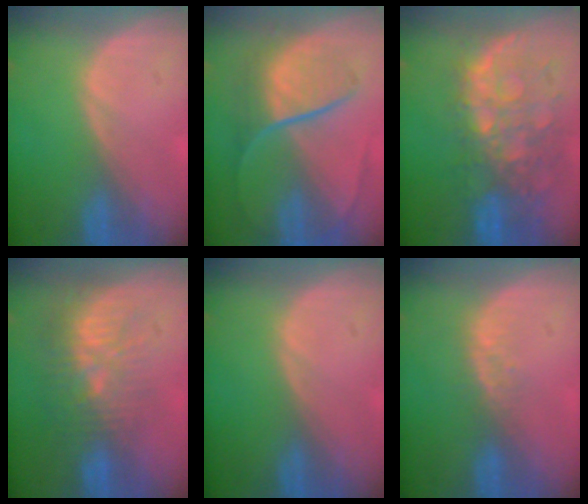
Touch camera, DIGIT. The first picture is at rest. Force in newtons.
{"total": 9.0, "press": 7.5, "slide": 5.0}
{"total": 11.1, "press": 9.7, "slide": 5.4}
{"total": 9.8, "press": 8.8, "slide": 4.3}
{"total": 0.0}
{"total": 2.9, "press": 2.3, "slide": 1.8}